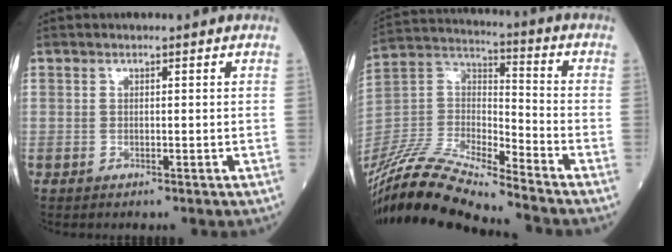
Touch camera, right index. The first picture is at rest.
{"total": 17.7, "force": [-16.4, 0.3, 6.7], "torque": [-0.135, 0.017, -0.309]}